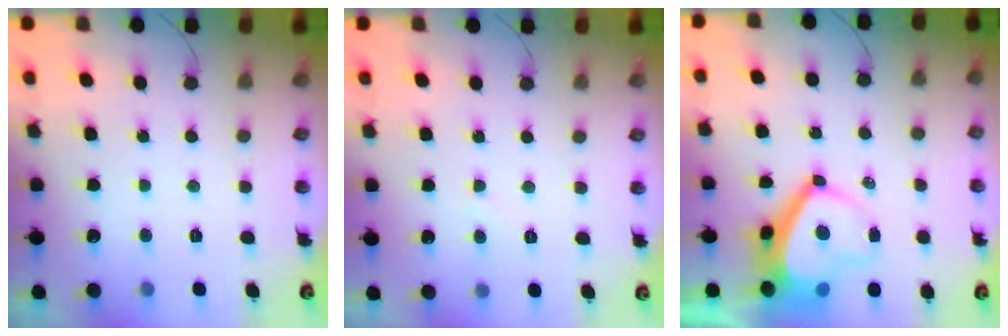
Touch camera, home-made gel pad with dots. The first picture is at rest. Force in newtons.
{"total": 3.0, "press": 3.0, "slide": 0.3}
{"total": 9.3, "press": 9.3, "slide": 1.0}